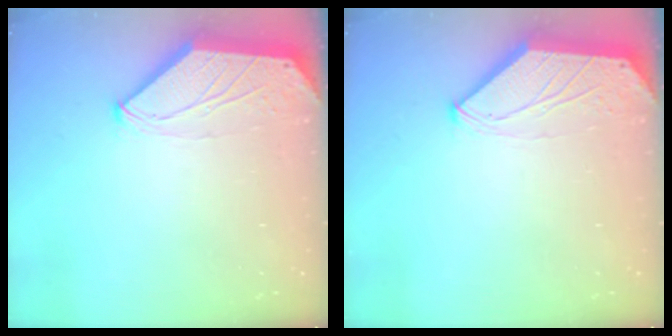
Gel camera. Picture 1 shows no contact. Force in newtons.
{"total": 0.0}